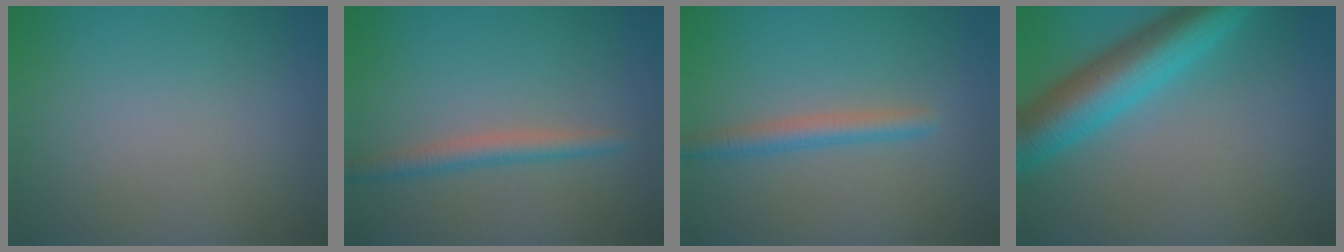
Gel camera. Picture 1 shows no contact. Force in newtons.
{"total": 2.3, "press": 2.3, "slide": 0.1}
{"total": 2.4, "press": 2.4, "slide": 0.1}
{"total": 7.6, "press": 7.6, "slide": 0.3}